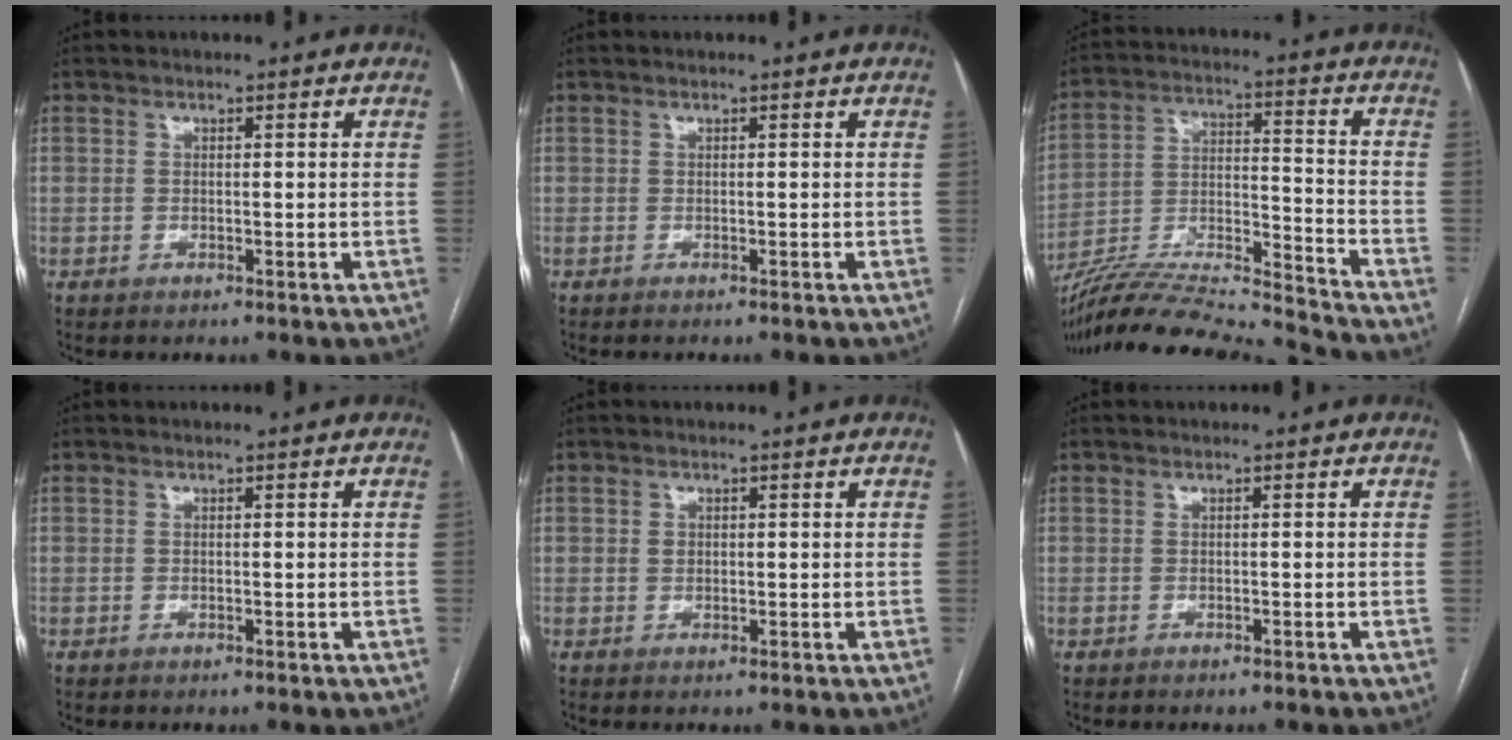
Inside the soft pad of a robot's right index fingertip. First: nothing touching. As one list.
[{"total": 0.9, "force": [-0.8, 0.1, 0.2], "torque": [-0.002, -0.001, -0.013]}, {"total": 19.4, "force": [-18.4, -1.2, 6.2], "torque": [-0.131, 0.001, -0.314]}, {"total": 0.0}, {"total": 1.0, "force": [0.2, 0.9, 0.4], "torque": [-0.008, 0.001, 0.004]}, {"total": 0.9, "force": [-0.9, -0.1, 0.3], "torque": [-0.002, -0.001, -0.011]}]